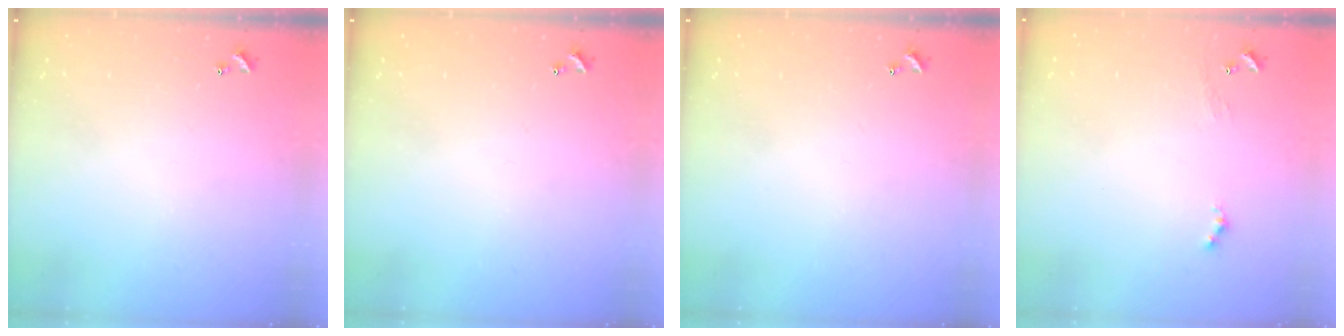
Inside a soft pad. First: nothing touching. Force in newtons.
{"total": 0.0}
{"total": 0.0}
{"total": 1.0, "press": 0.9, "slide": 0.2}